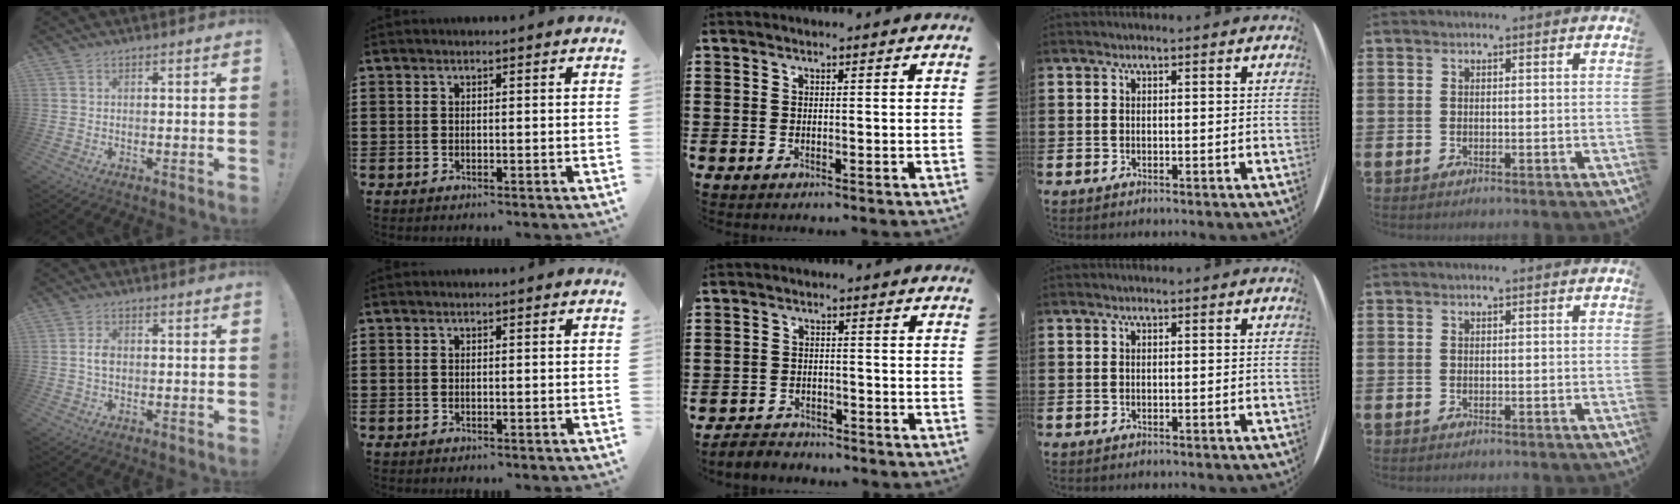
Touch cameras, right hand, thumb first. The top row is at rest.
{"thumb": {"total": 2.9, "force": [-0.2, 1.7, 2.4], "torque": [-0.045, 0.002, -0.008]}, "middle": {"total": 3.0, "force": [-2.8, 0.7, -0.3], "torque": [-0.002, 0.001, -0.064]}}